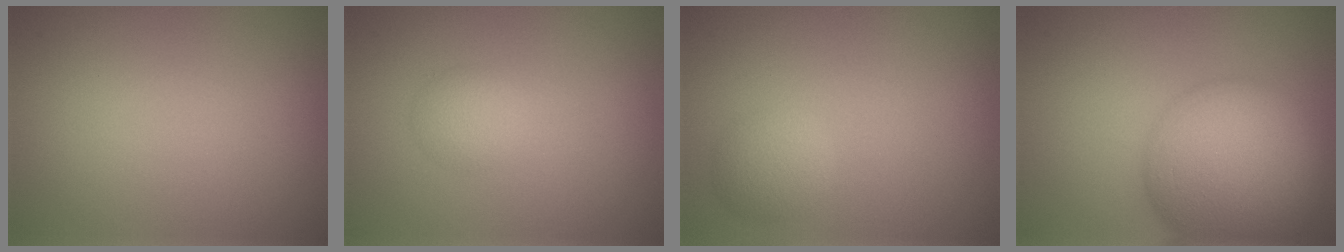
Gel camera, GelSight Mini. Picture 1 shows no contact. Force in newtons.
{"total": 1.8, "press": 1.8, "slide": 0.1}
{"total": 2.1, "press": 2.1, "slide": 0.1}
{"total": 11.1, "press": 11.1, "slide": 0.7}